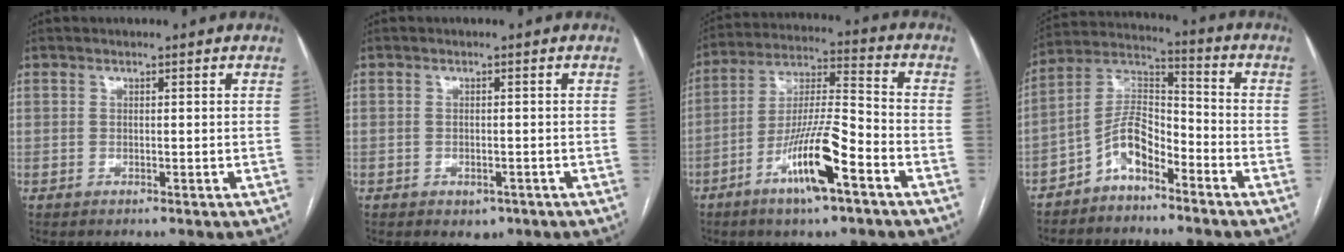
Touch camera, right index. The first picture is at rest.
{"total": 2.3, "force": [-1.3, 1.6, 1.1], "torque": [-0.010, 0.002, -0.007]}
{"total": 8.7, "force": [-4.6, 1.2, 7.3], "torque": [-0.137, -0.001, -0.083]}
{"total": 8.3, "force": [-5.1, 3.5, 5.5], "torque": [-0.115, 0.027, -0.100]}